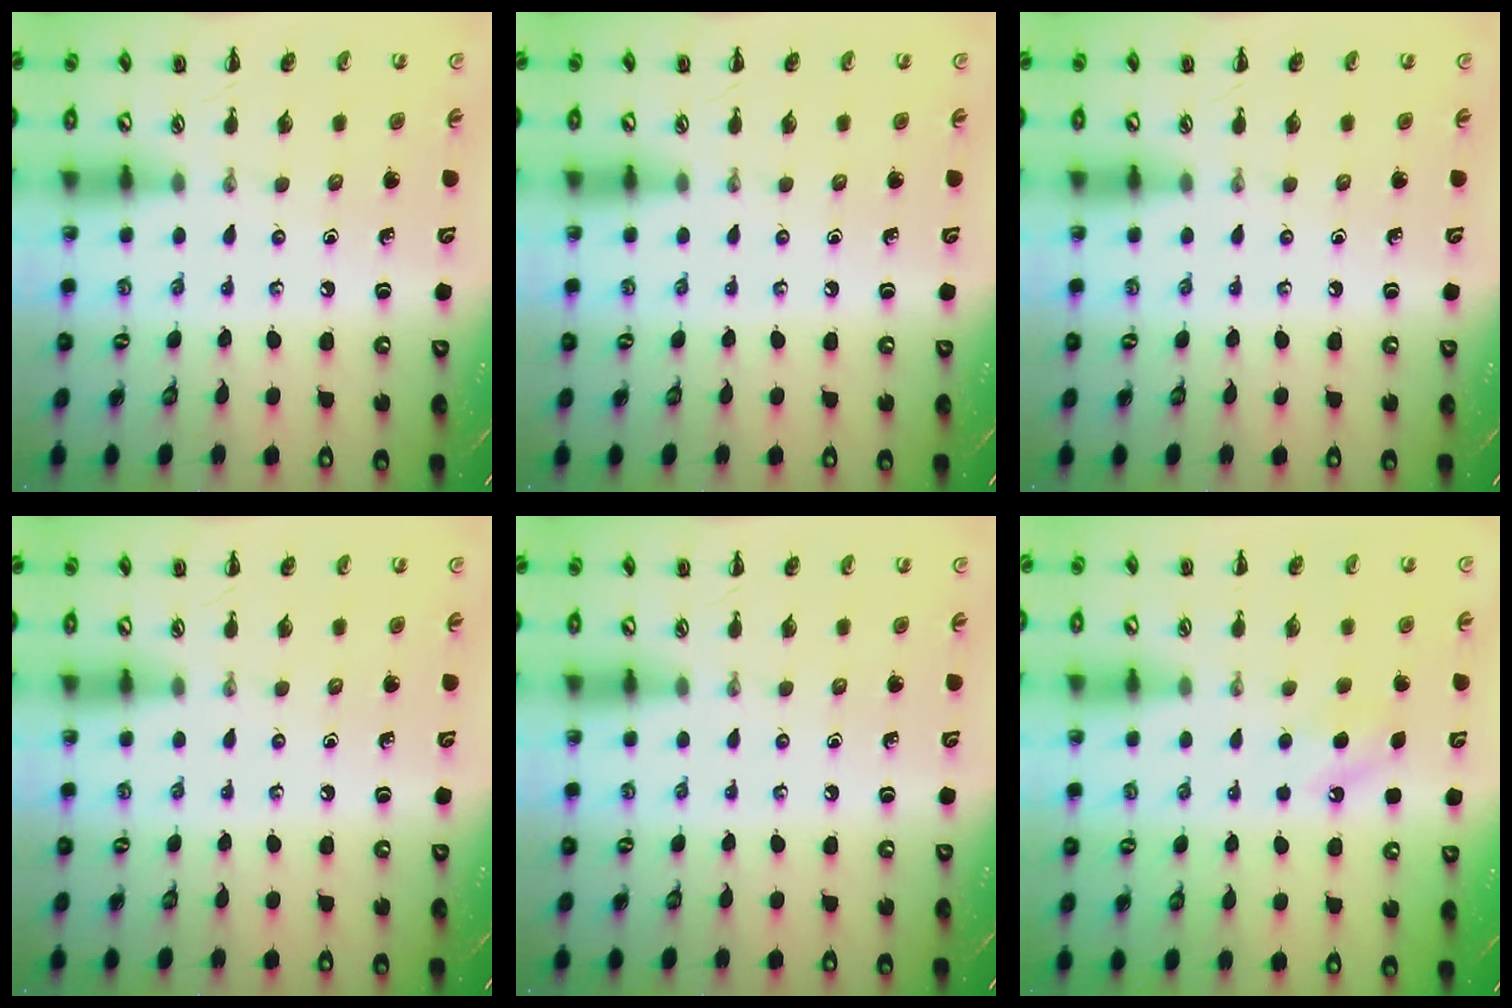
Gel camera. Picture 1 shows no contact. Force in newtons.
{"total": 0.0}
{"total": 0.0}
{"total": 0.0}
{"total": 0.0}
{"total": 5.6, "press": 5.4, "slide": 1.6}